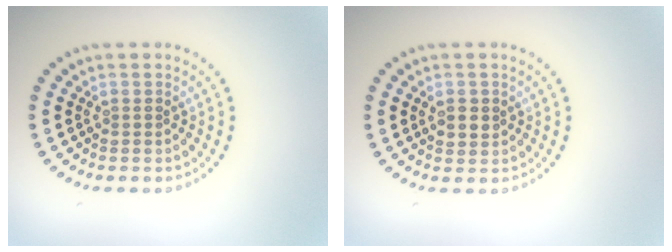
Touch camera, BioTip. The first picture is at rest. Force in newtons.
{"total": 1.7, "press": 1.6, "slide": 0.5}